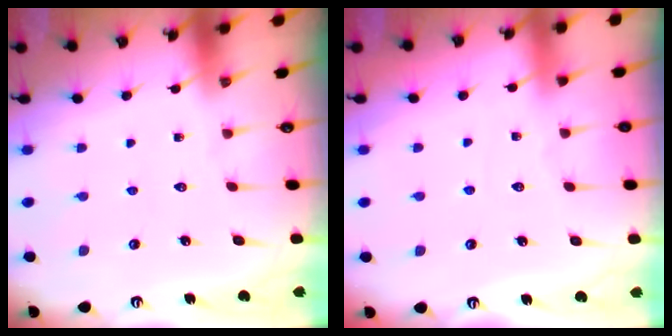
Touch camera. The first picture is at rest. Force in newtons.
{"total": 2.1, "press": 2.1, "slide": 0.2}